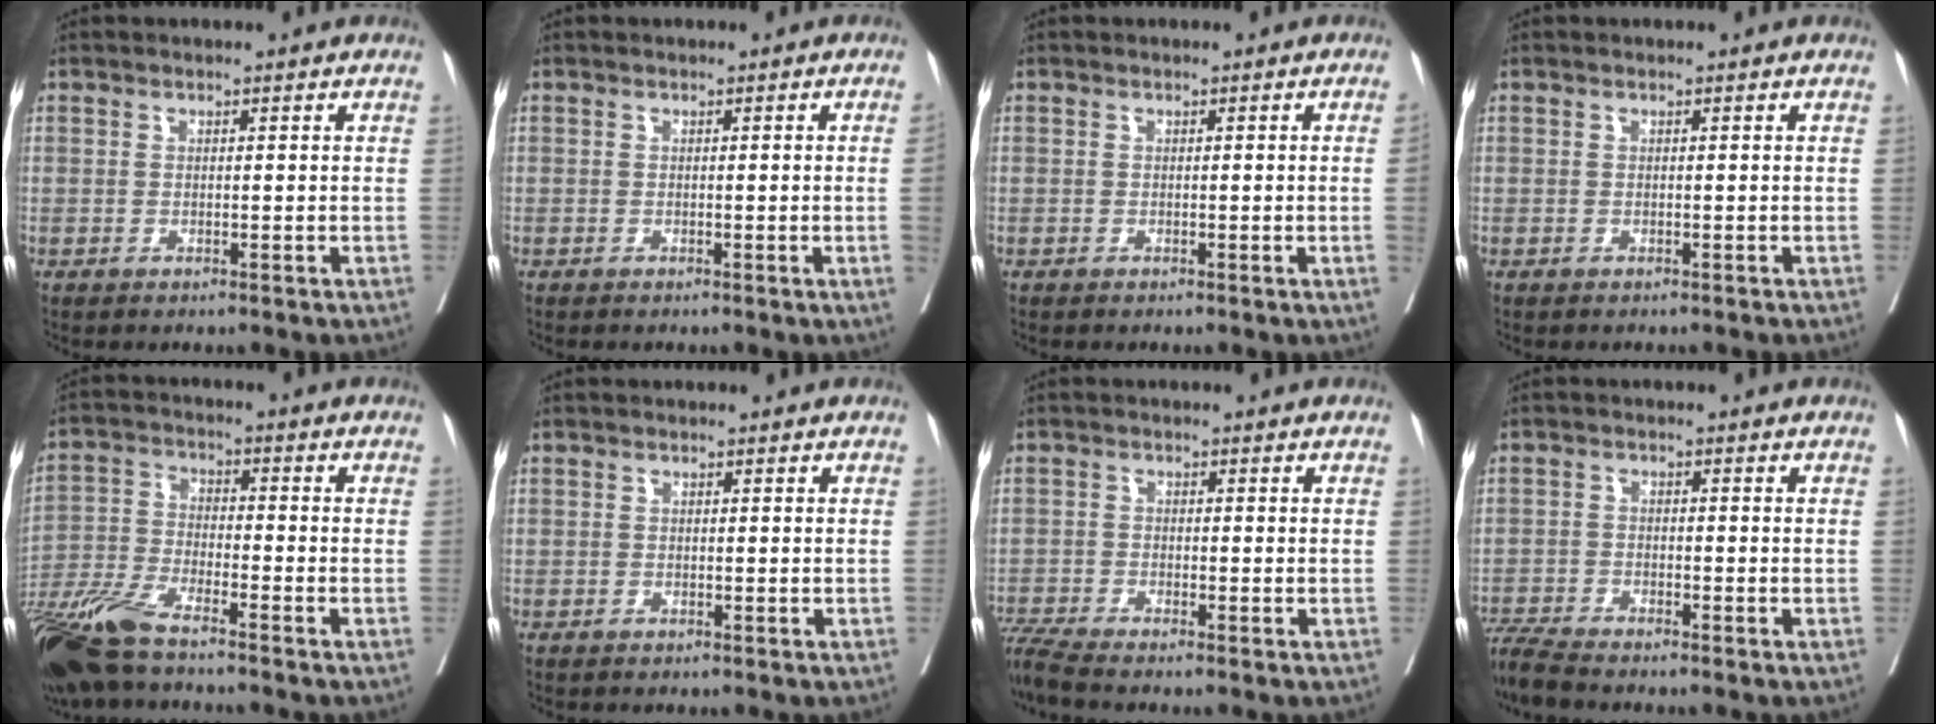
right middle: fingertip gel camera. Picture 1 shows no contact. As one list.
[{"total": 1.9, "force": [-0.1, -0.8, 1.7], "torque": [-0.025, -0.003, 0.002]}, {"total": 1.5, "force": [-0.1, -0.6, 1.4], "torque": [-0.020, -0.002, 0.001]}, {"total": 0.7, "force": [-0.7, 0.2, 0.1], "torque": [-0.004, -0.001, -0.014]}, {"total": 11.6, "force": [-9.1, 1.7, 7.0], "torque": [-0.142, -0.031, -0.176]}, {"total": 0.0}, {"total": 3.6, "force": [-3.3, -1.0, 1.0], "torque": [-0.026, -0.017, -0.070]}, {"total": 4.2, "force": [-4.0, -0.5, 1.0], "torque": [-0.018, -0.020, -0.077]}]